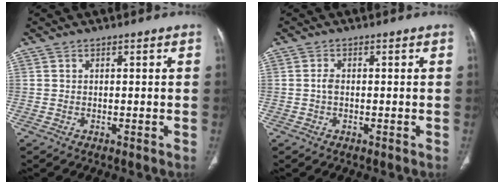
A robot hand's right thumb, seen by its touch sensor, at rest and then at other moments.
{"total": 1.3, "force": [-0.2, 0.7, 1.0], "torque": [-0.021, 0.001, -0.005]}